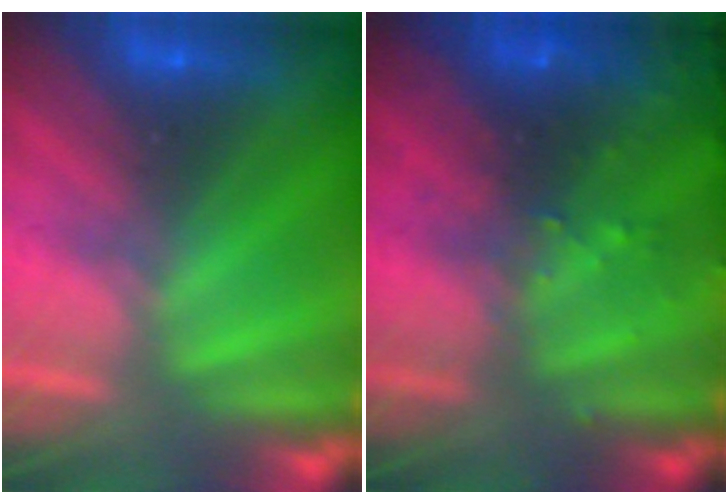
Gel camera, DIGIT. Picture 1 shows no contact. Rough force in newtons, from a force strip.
{"total": 9.3}